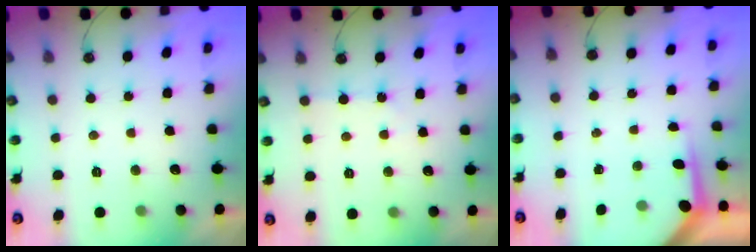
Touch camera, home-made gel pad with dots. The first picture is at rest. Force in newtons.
{"total": 2.8, "press": 2.8, "slide": 0.5}
{"total": 4.0, "press": 4.0, "slide": 0.3}